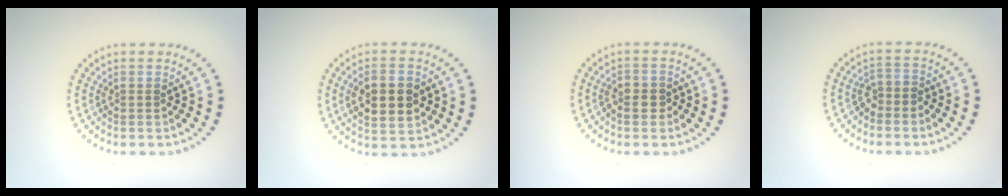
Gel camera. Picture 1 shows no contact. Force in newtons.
{"total": 4.4, "press": 4.4, "slide": 0.4}
{"total": 1.6, "press": 1.6, "slide": 0.5}
{"total": 1.7, "press": 1.3, "slide": 1.1}